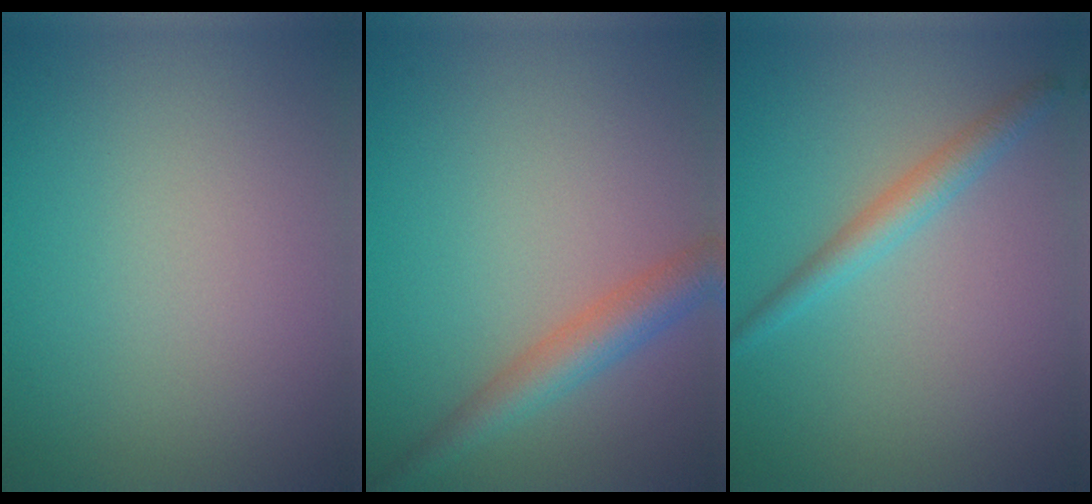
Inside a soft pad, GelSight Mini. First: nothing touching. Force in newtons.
{"total": 3.6, "press": 3.6, "slide": 0.1}
{"total": 2.2, "press": 2.2, "slide": 0.1}